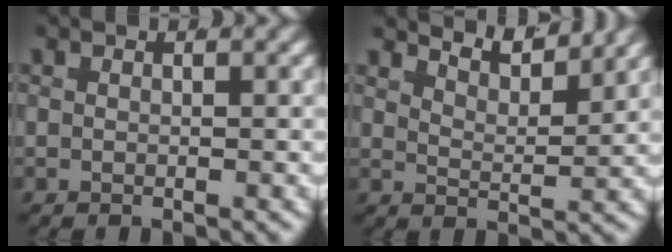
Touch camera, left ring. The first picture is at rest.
{"total": 6.0, "force": [4.8, 2.4, 2.6], "torque": [-0.045, 0.013, 0.061]}